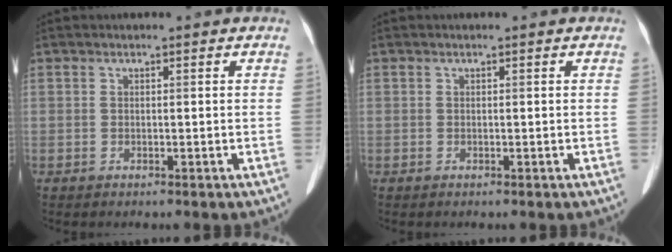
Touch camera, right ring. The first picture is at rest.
{"total": 0.0}